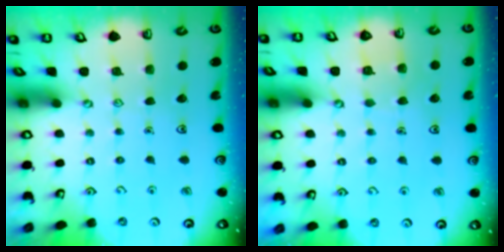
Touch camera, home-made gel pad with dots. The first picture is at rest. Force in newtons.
{"total": 3.9, "press": 3.9, "slide": 0.3}